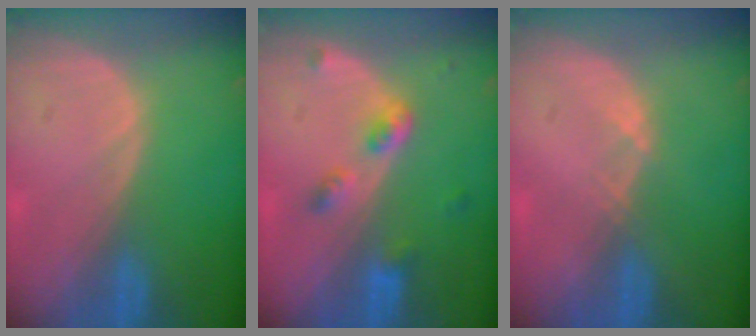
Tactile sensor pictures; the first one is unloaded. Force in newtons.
{"total": 4.0, "press": 4.0, "slide": 0.4}
{"total": 1.0, "press": 0.8, "slide": 0.5}